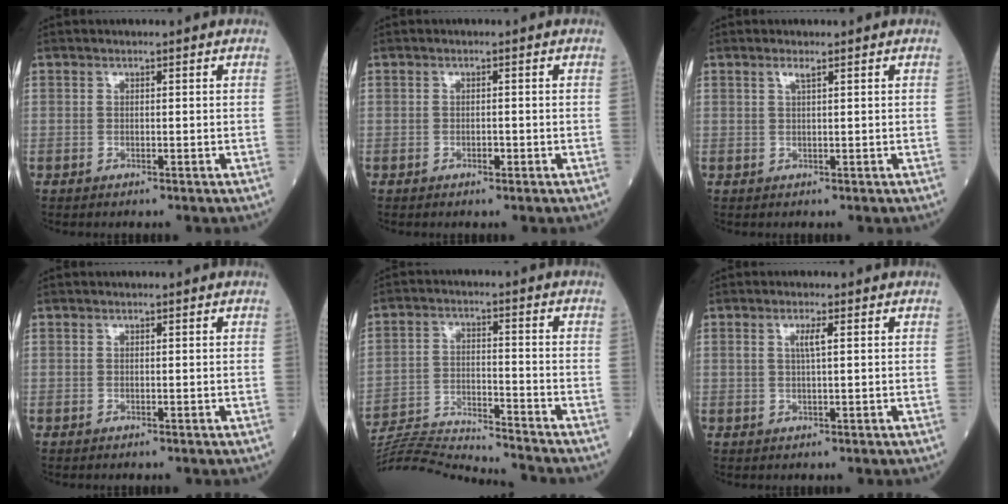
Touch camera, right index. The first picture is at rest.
{"total": 0.9, "force": [-0.5, 0.4, 0.6], "torque": [-0.011, 0.001, -0.008]}
{"total": 1.0, "force": [0.6, -0.1, 0.8], "torque": [-0.021, 0.004, 0.014]}
{"total": 0.0}
{"total": 16.9, "force": [-16.3, -1.3, 4.2], "torque": [-0.077, -0.010, -0.261]}
{"total": 2.0, "force": [0.6, 0.0, 1.9], "torque": [-0.040, 0.000, 0.009]}